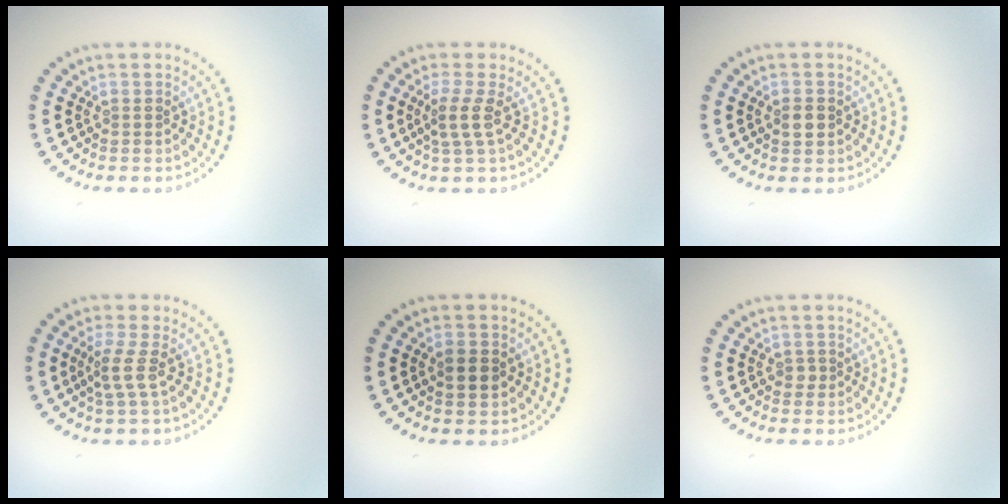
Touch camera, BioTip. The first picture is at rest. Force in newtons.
{"total": 2.1, "press": 1.6, "slide": 1.4}
{"total": 1.6, "press": 1.5, "slide": 0.3}
{"total": 2.1, "press": 1.5, "slide": 1.5}
{"total": 2.2, "press": 2.2, "slide": 0.1}
{"total": 0.7, "press": 0.6, "slide": 0.4}